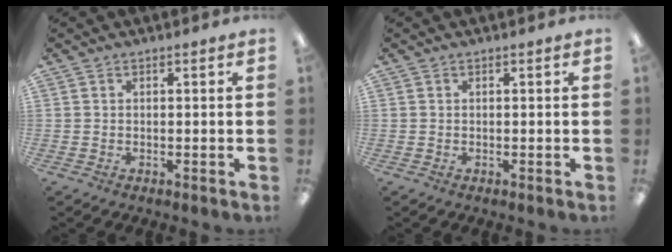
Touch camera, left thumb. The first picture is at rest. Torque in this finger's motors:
{"motor_torque": [0.00, 0.02, 0.10, -0.23, 0.00]}